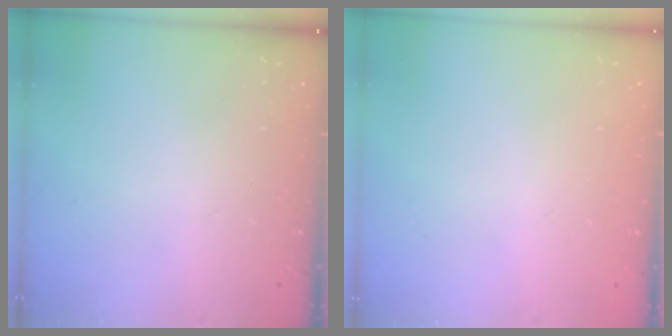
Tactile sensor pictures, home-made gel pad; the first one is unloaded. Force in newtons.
{"total": 0.0}